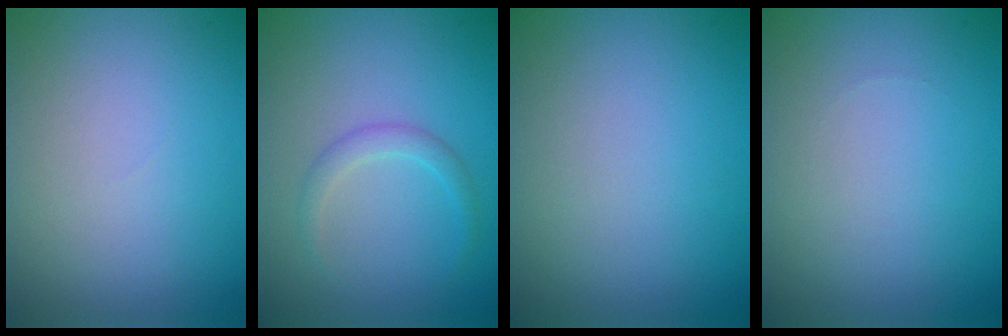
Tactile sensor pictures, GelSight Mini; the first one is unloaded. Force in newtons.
{"total": 1.5, "press": 1.5, "slide": 0.0}
{"total": 0.0}
{"total": 0.0}